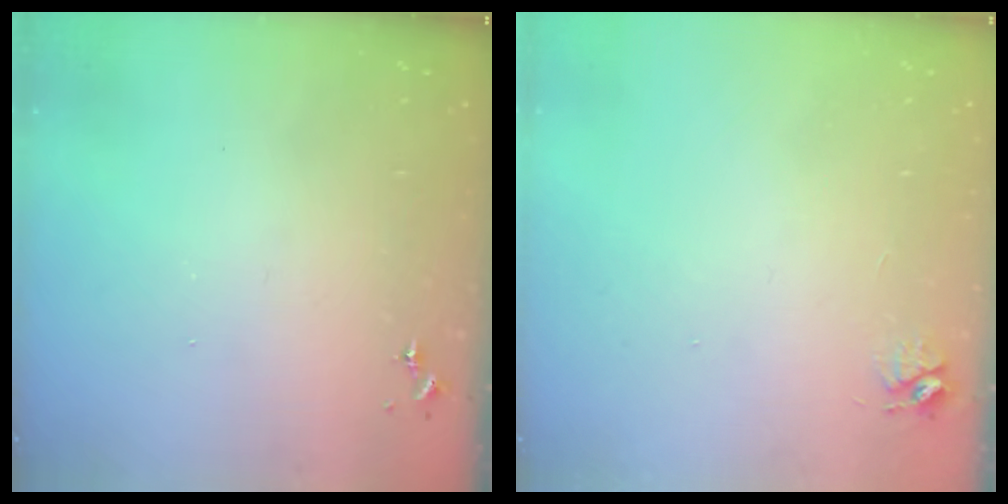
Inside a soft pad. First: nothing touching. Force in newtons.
{"total": 3.9, "press": 3.9, "slide": 0.4}